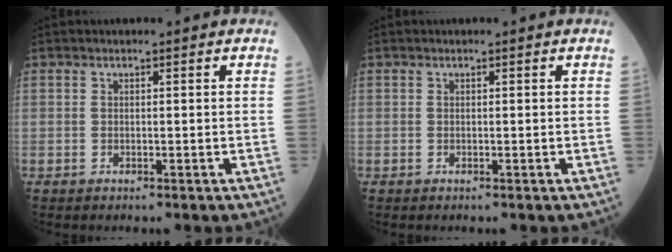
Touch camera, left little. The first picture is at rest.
{"total": 0.0}